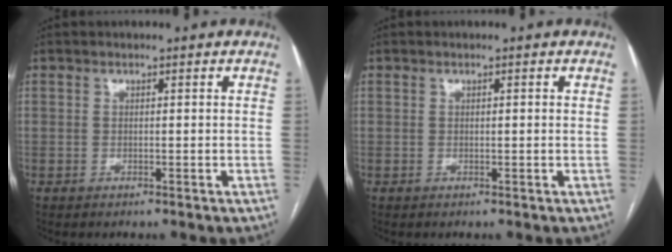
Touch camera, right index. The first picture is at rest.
{"total": 0.5, "force": [0.1, 0.1, 0.5], "torque": [-0.008, 0.002, 0.001]}